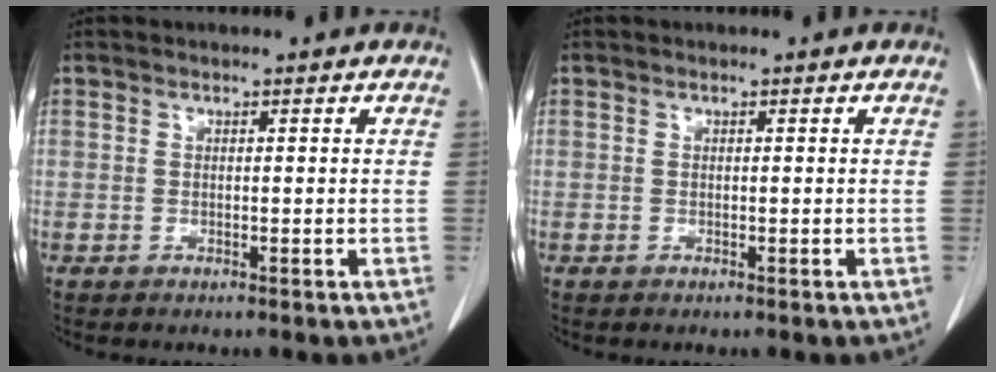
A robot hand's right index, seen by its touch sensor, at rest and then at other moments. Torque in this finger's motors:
{"motor_torque": [0.00, 0.00, 0.01, 0.00]}